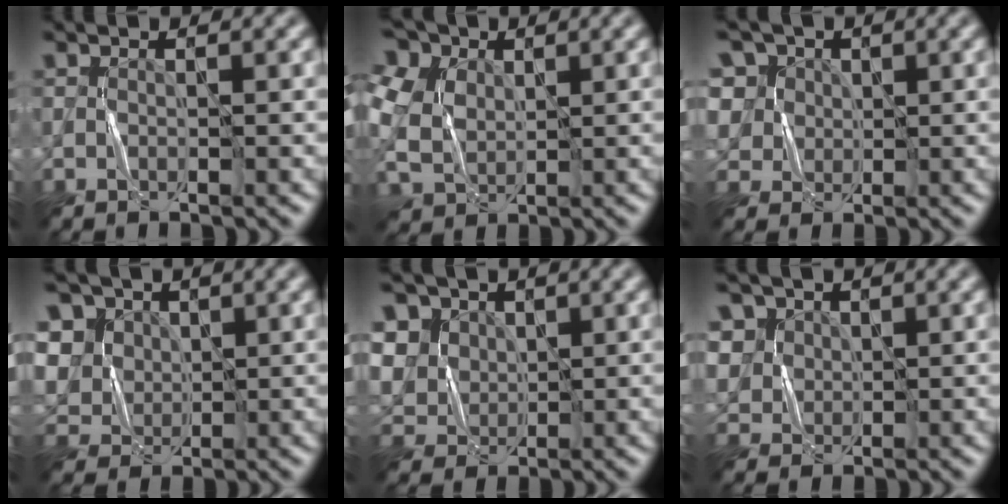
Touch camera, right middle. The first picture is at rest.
{"total": 12.6, "force": [4.4, 9.5, 7.1], "torque": [-0.167, 0.039, 0.061]}
{"total": 8.0, "force": [3.7, 6.4, 3.0], "torque": [-0.074, 0.020, 0.048]}
{"total": 7.8, "force": [2.9, 6.5, 3.2], "torque": [-0.081, 0.020, 0.039]}
{"total": 6.7, "force": [2.6, 5.6, 2.7], "torque": [-0.070, 0.016, 0.041]}
{"total": 4.9, "force": [2.0, 4.1, 1.6], "torque": [-0.051, 0.007, 0.040]}